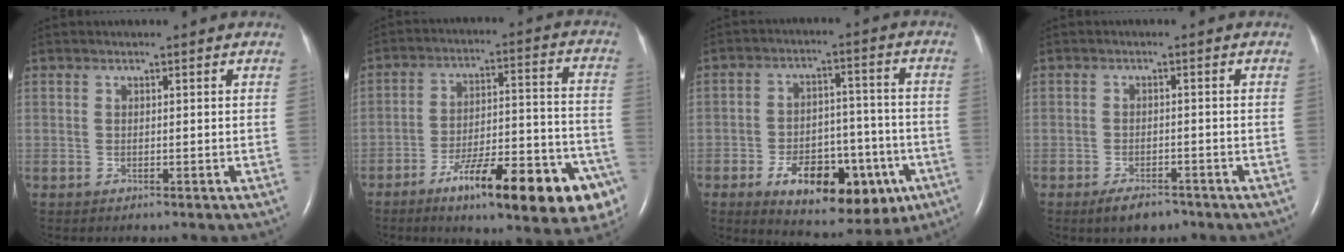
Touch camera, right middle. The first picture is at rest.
{"total": 20.7, "force": [-11.8, 4.3, 16.5], "torque": [-0.165, 0.025, -0.166]}
{"total": 16.6, "force": [-7.8, 8.0, 12.4], "torque": [-0.166, 0.015, -0.101]}
{"total": 3.8, "force": [-2.8, 1.5, 2.1], "torque": [-0.044, -0.003, -0.040]}